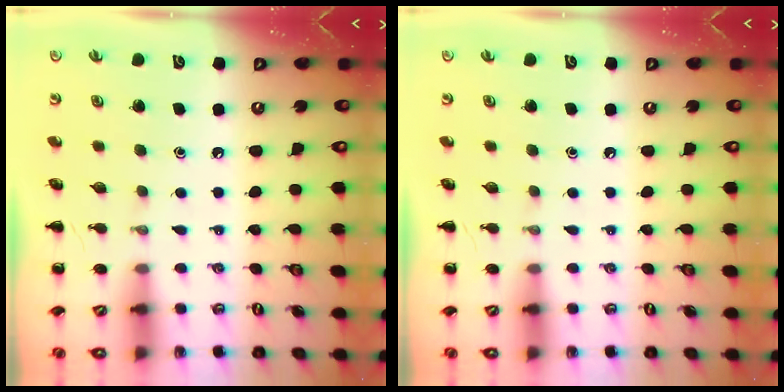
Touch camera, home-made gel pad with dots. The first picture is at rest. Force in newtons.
{"total": 0.0}